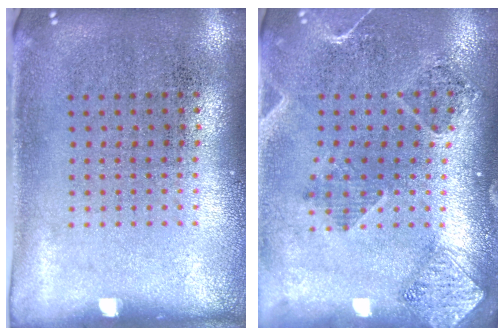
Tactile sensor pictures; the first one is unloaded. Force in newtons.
{"total": 1.5, "press": 1.4, "slide": 0.5}